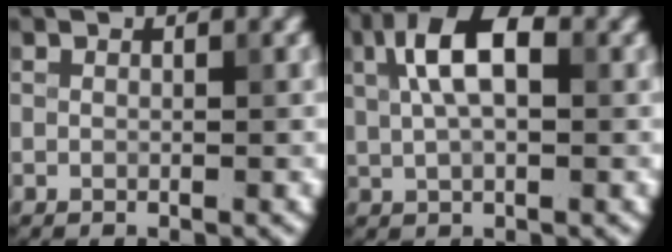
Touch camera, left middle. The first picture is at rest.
{"total": 6.1, "force": [1.8, 2.8, 5.1], "torque": [-0.093, 0.015, 0.023]}